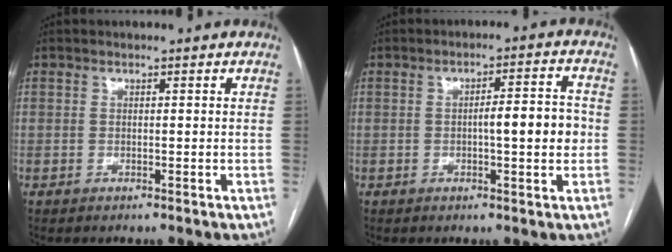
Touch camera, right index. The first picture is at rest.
{"total": 6.4, "force": [-0.5, 1.1, 6.3], "torque": [-0.091, 0.013, -0.006]}